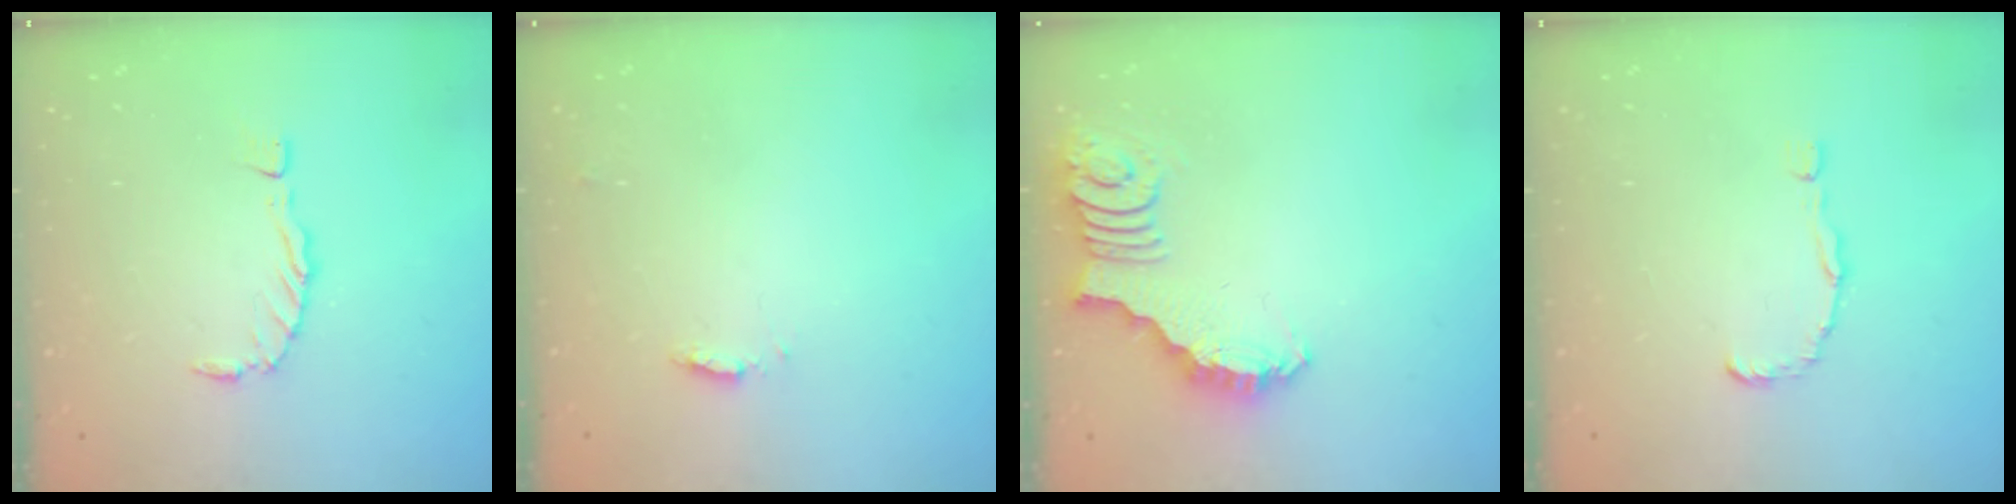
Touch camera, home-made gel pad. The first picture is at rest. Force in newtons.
{"total": 4.4, "press": 4.4, "slide": 0.3}
{"total": 2.6, "press": 2.6, "slide": 0.5}
{"total": 1.5, "press": 1.5, "slide": 0.0}